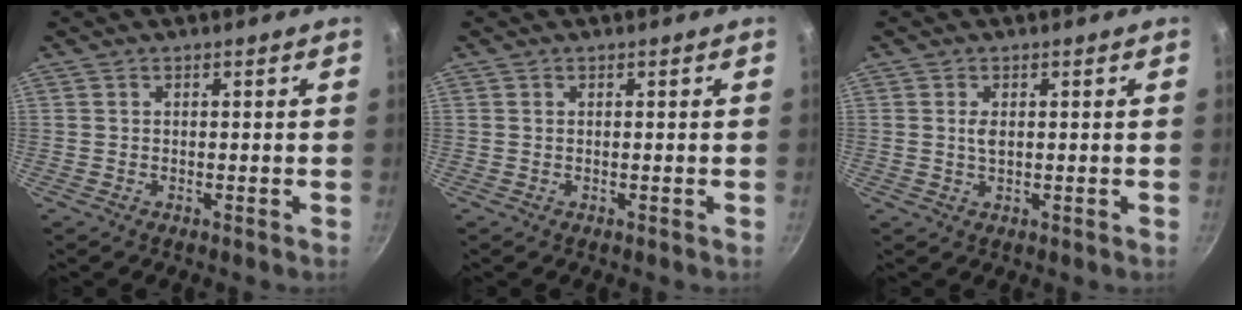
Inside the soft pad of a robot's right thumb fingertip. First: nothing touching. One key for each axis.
{"total": 0.0}
{"total": 1.9, "fx": 0.3, "fy": 1.0, "fz": 1.6, "tx": -0.029, "ty": 0.001, "tz": 0.006}